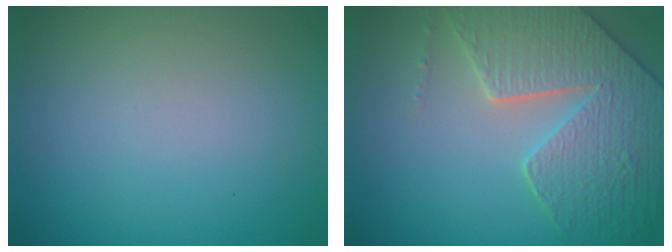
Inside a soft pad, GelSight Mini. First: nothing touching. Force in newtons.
{"total": 6.6, "press": 5.7, "slide": 3.4}